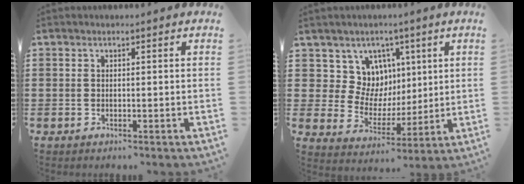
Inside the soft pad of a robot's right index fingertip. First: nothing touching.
{"total": 7.9, "force": [3.2, 7.1, 1.2], "torque": [-0.051, -0.024, 0.065]}